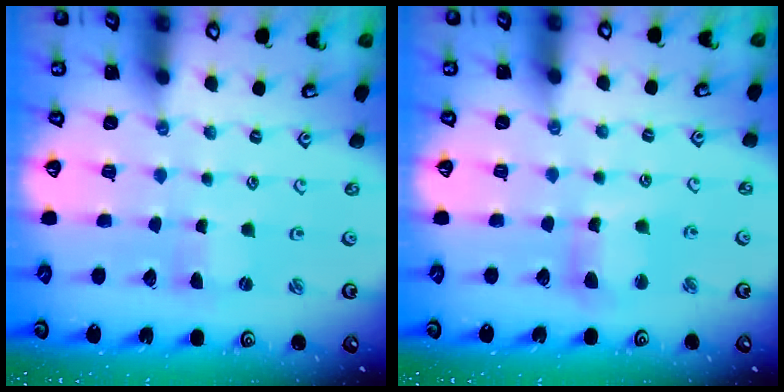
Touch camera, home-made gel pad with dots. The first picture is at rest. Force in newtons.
{"total": 7.7, "press": 7.6, "slide": 1.1}